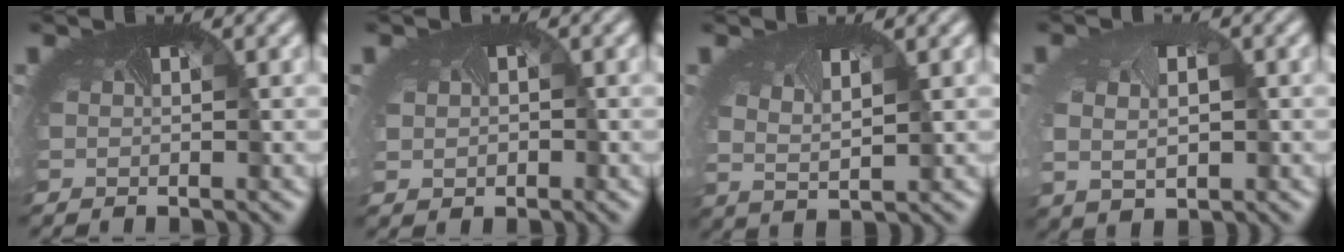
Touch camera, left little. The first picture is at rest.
{"total": 1.4, "force": [0.0, 1.3, 0.5], "torque": [-0.009, -0.004, 0.001]}
{"total": 1.4, "force": [0.7, 0.2, 1.2], "torque": [-0.044, -0.009, 0.013]}
{"total": 4.3, "force": [-0.1, 3.2, 2.8], "torque": [-0.049, -0.007, 0.001]}